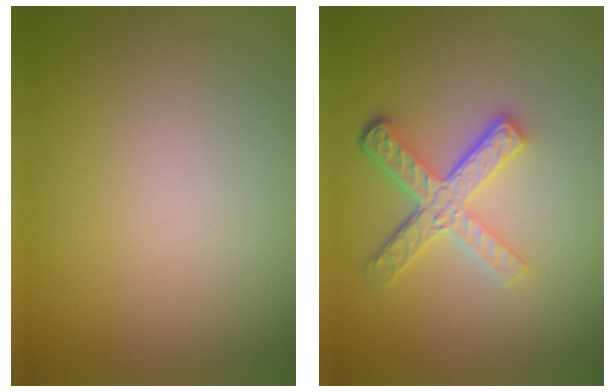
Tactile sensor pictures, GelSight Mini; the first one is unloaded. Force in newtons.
{"total": 4.8, "press": 3.6, "slide": 3.3}